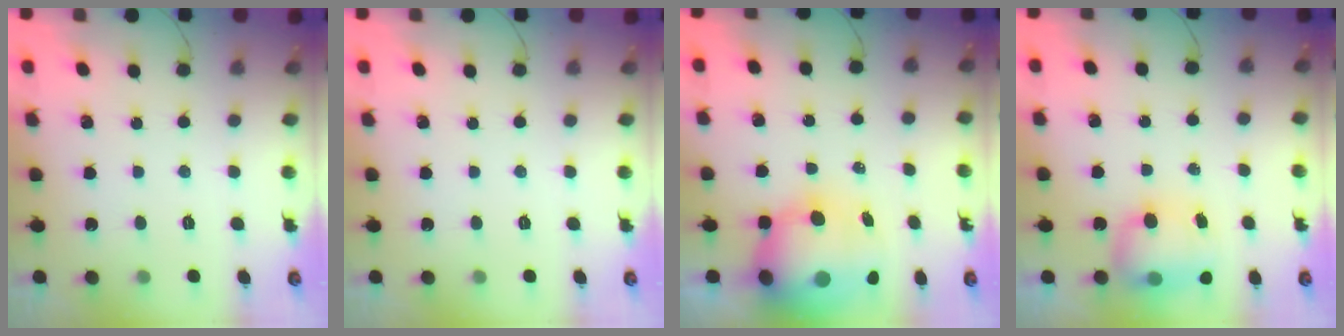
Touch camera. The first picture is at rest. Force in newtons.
{"total": 0.0}
{"total": 15.3, "press": 14.9, "slide": 3.8}
{"total": 7.7, "press": 7.6, "slide": 1.3}